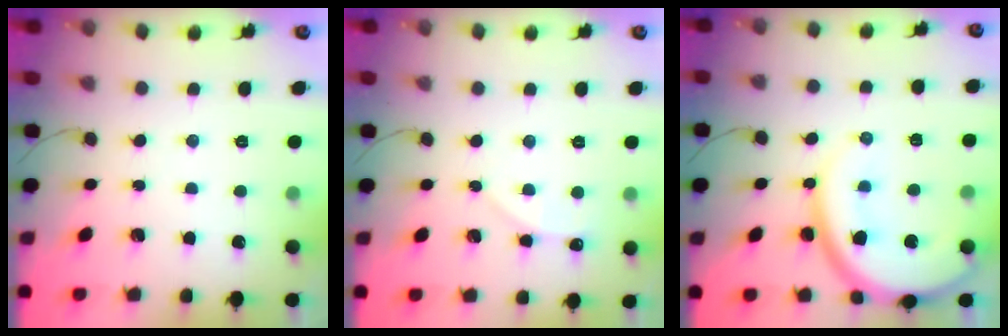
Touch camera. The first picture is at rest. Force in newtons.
{"total": 2.7, "press": 2.7, "slide": 0.4}
{"total": 15.2, "press": 15.1, "slide": 1.4}